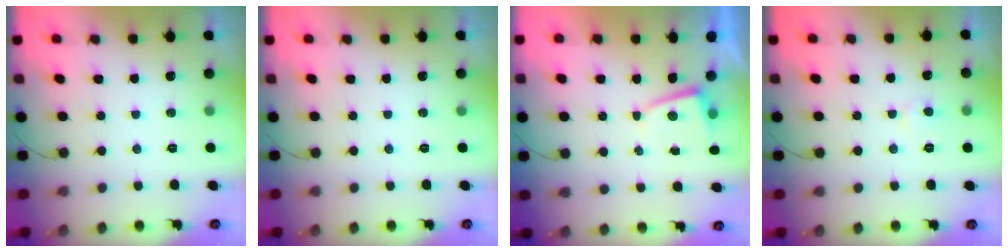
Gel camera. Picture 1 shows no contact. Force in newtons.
{"total": 0.0}
{"total": 1.2, "press": 1.2, "slide": 0.2}
{"total": 4.3, "press": 4.3, "slide": 0.4}